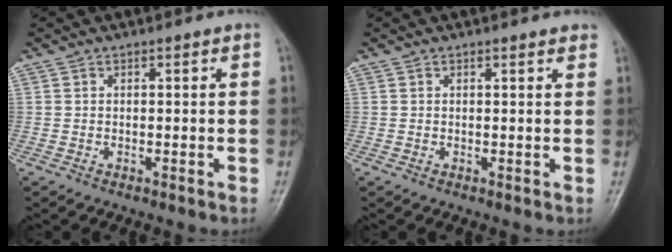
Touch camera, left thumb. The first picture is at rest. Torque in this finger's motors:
{"motor_torque": [-0.06, 0.00, -0.11, -0.01, 0.04]}